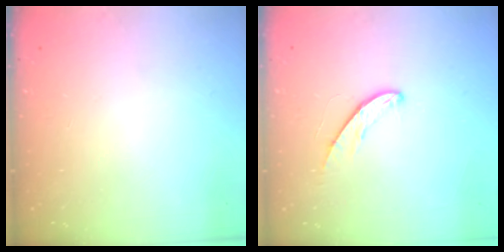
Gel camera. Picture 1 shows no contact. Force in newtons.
{"total": 5.6, "press": 5.5, "slide": 0.5}